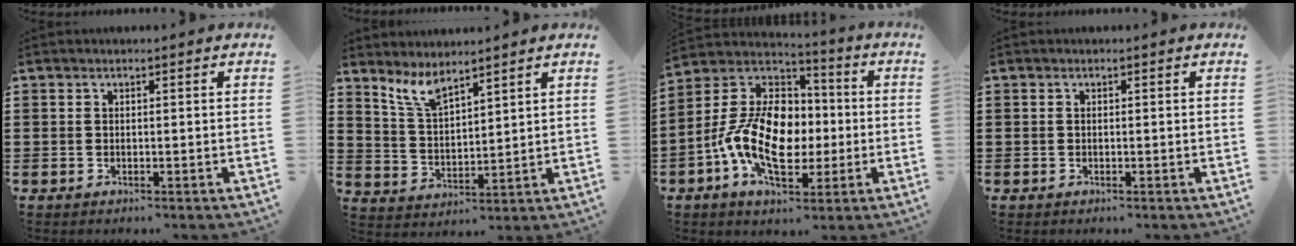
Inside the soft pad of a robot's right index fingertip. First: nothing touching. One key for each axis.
{"total": 5.4, "fx": 4.6, "fy": 1.3, "fz": 2.5, "tx": -0.062, "ty": -0.014, "tz": 0.085}
{"total": 14.4, "fx": -2.5, "fy": 9.1, "fz": 10.9, "tx": -0.257, "ty": 0.010, "tz": -0.047}
{"total": 0.0}